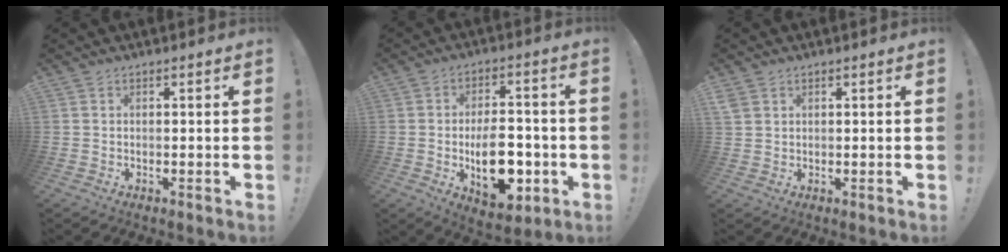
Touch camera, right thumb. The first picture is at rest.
{"total": 15.0, "force": [-3.7, 8.7, 11.7], "torque": [-0.165, 0.014, -0.056]}
{"total": 2.7, "force": [1.7, 1.9, 0.9], "torque": [-0.016, -0.003, 0.033]}